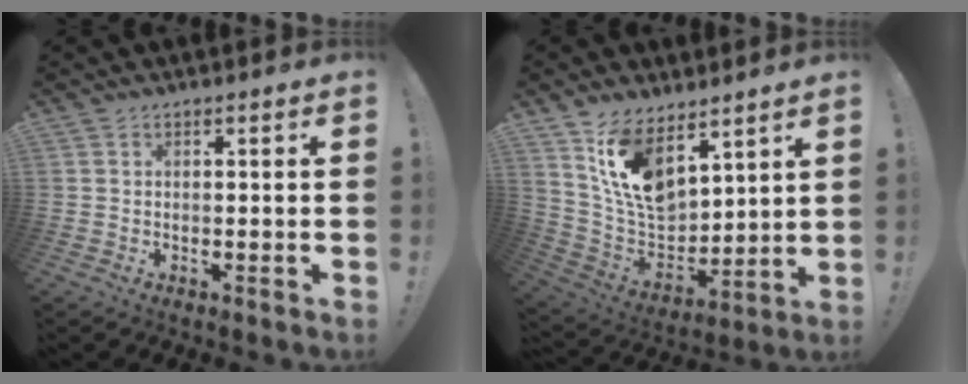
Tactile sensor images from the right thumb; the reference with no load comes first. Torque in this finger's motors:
{"motor_torque": [2.10, 2.91, 0.38, -0.12, 0.35]}